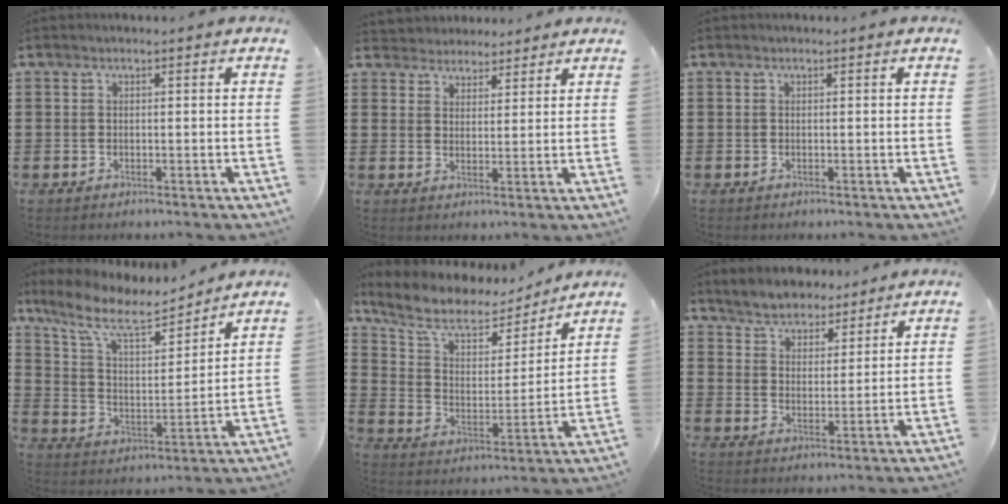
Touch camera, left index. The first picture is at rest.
{"total": 3.5, "force": [3.2, 1.4, -0.5], "torque": [-0.005, -0.005, 0.060]}
{"total": 0.0}
{"total": 9.3, "force": [7.4, 2.5, 5.0], "torque": [-0.127, -0.036, 0.126]}
{"total": 8.7, "force": [6.9, 3.4, 4.1], "torque": [-0.113, -0.035, 0.118]}
{"total": 4.9, "force": [4.7, 1.2, 0.0], "torque": [-0.022, -0.015, 0.088]}